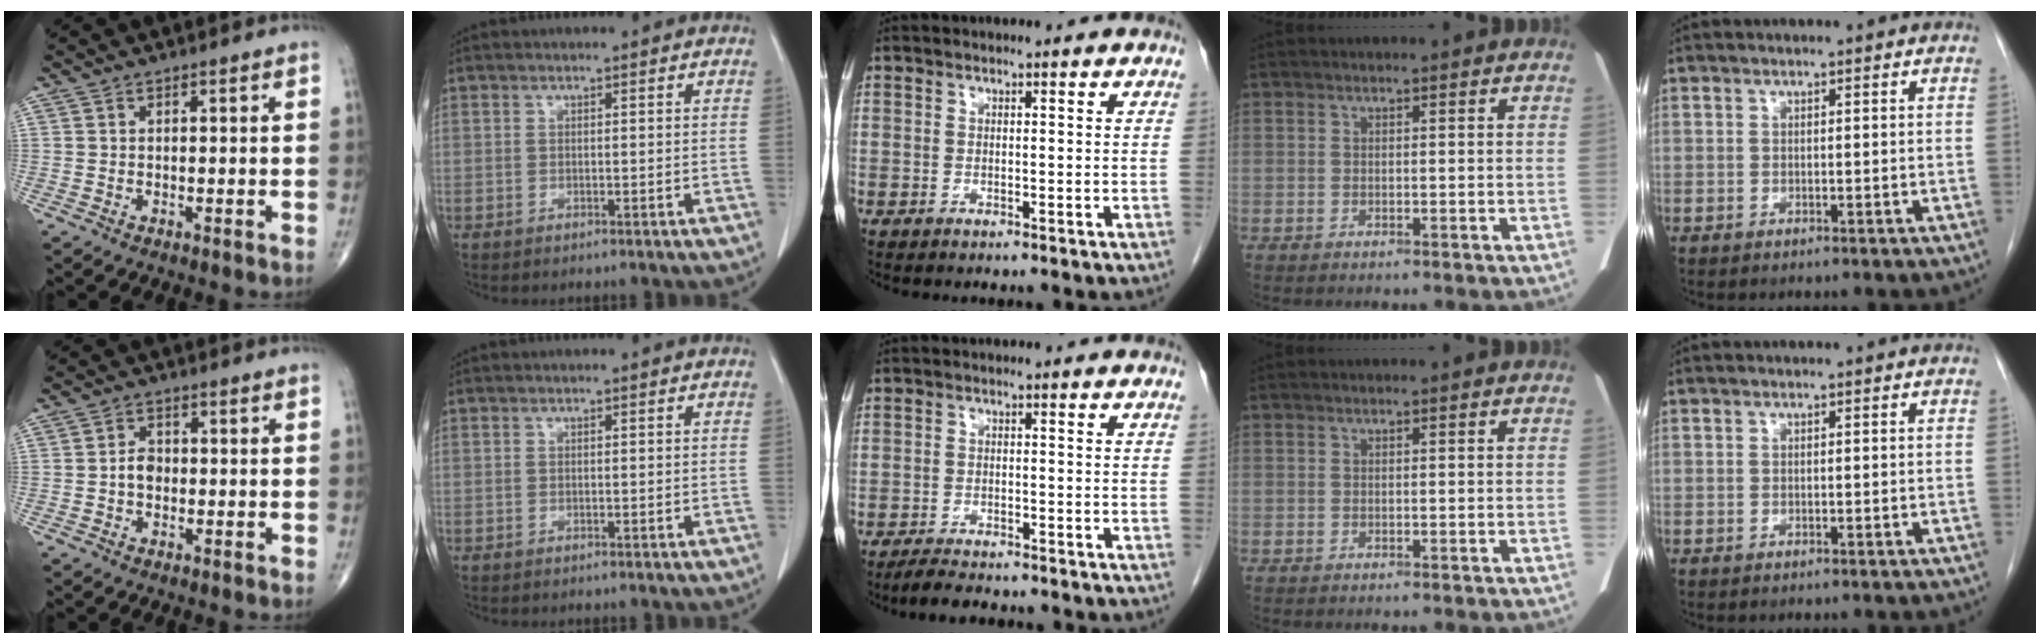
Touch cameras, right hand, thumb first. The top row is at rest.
{"thumb": {"total": 2.9, "force": [-0.5, 2.2, 1.9], "torque": [-0.023, 0.009, -0.015]}, "middle": {"total": 4.3, "force": [-3.8, 0.8, 1.8], "torque": [-0.038, -0.012, -0.064]}}